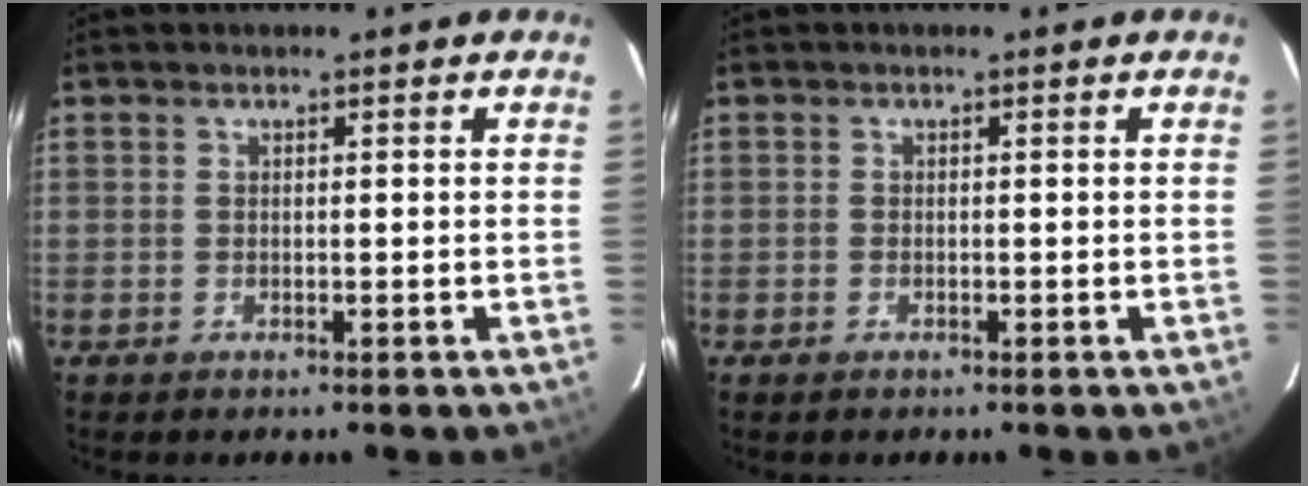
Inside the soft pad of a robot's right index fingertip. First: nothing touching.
{"total": 0.6, "force": [-0.5, 0.4, 0.1], "torque": [-0.002, -0.001, -0.009]}